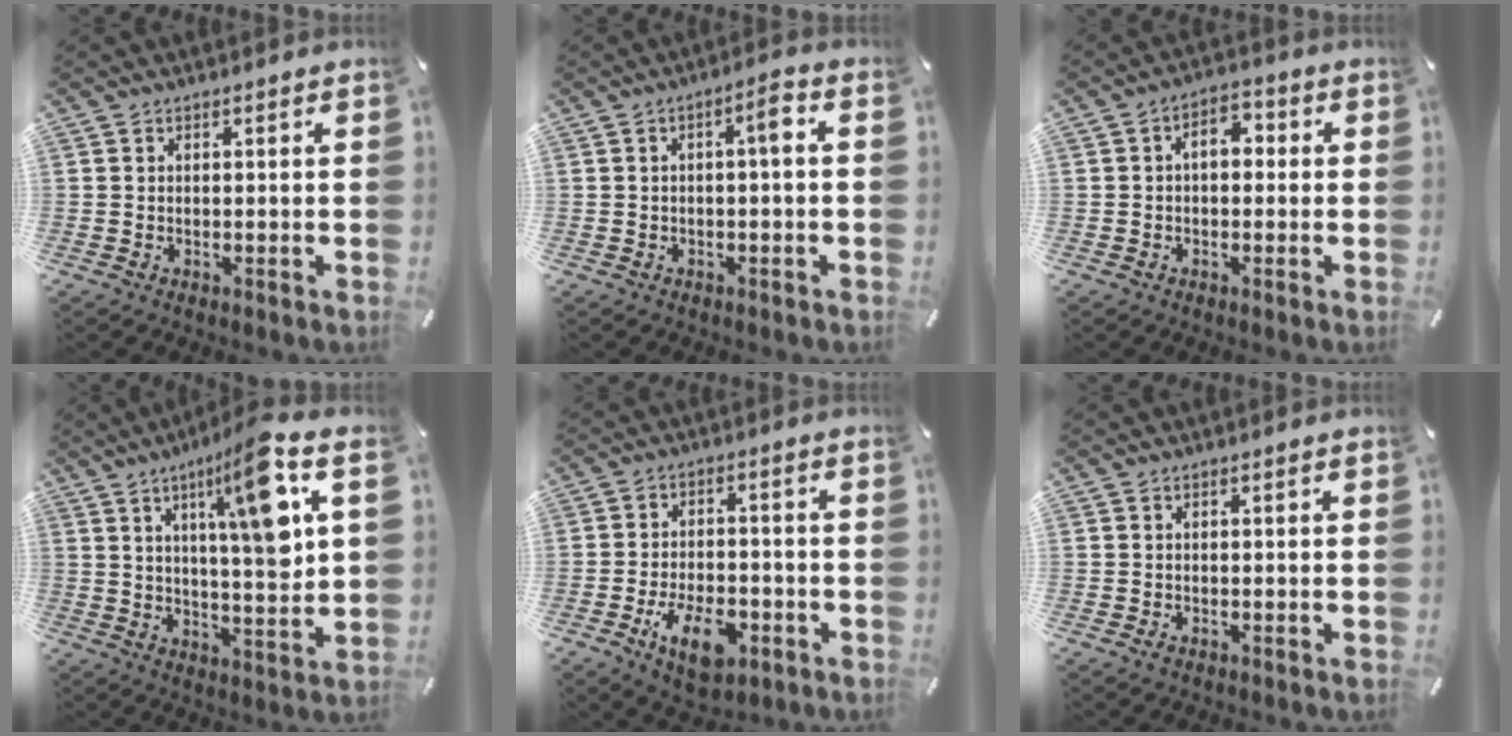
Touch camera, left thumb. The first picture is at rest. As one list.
[{"total": 4.1, "force": [-0.1, 1.0, 4.0], "torque": [-0.067, 0.009, -0.008]}, {"total": 5.3, "force": [-0.2, 3.4, 4.0], "torque": [-0.061, 0.011, -0.010]}, {"total": 15.1, "force": [6.7, 2.7, 13.3], "torque": [-0.201, -0.029, 0.099]}, {"total": 10.4, "force": [-4.6, 5.8, 7.4], "torque": [-0.124, 0.012, -0.081]}, {"total": 0.7, "force": [-0.4, 0.4, 0.4], "torque": [-0.007, -0.001, -0.008]}]